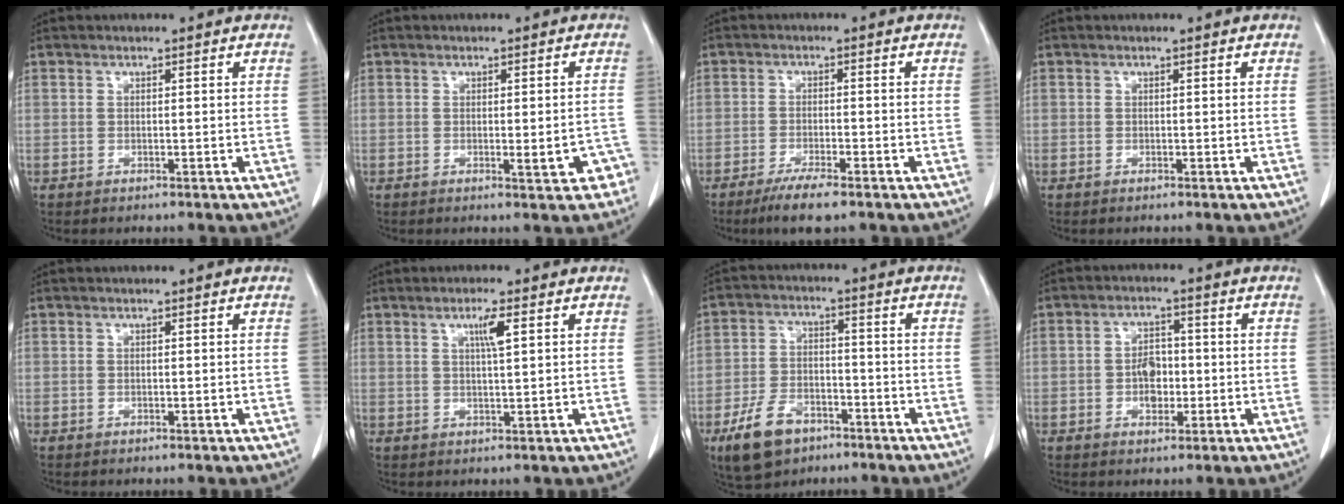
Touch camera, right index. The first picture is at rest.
{"total": 3.9, "force": [-1.5, 1.1, 3.4], "torque": [-0.031, 0.002, -0.015]}
{"total": 5.2, "force": [-3.7, 0.5, 3.7], "torque": [-0.071, -0.012, -0.063]}
{"total": 0.0}
{"total": 0.0}
{"total": 3.2, "force": [1.3, -0.1, 3.0], "torque": [-0.053, -0.002, 0.022]}
{"total": 9.0, "force": [-5.6, 5.1, 4.9], "torque": [-0.105, -0.001, -0.095]}
{"total": 4.2, "force": [-0.8, 2.7, 3.1], "torque": [-0.051, 0.008, -0.012]}